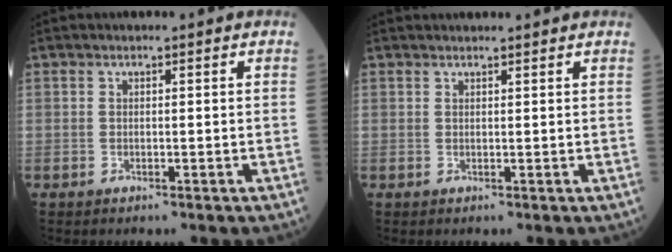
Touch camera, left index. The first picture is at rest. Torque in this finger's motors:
{"motor_torque": [1.01, -1.13, 0.30, 0.07]}